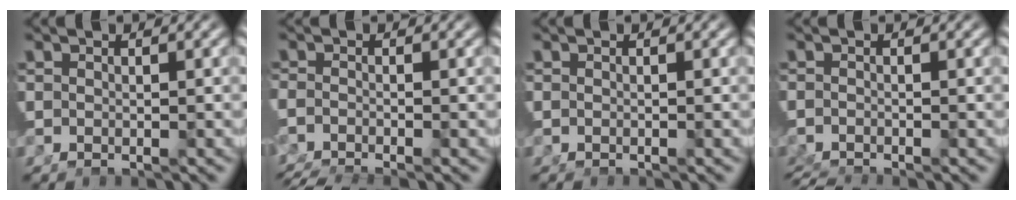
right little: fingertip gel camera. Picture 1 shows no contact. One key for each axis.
{"total": 4.0, "fx": -3.6, "fy": 0.8, "fz": 1.4, "tx": -0.021, "ty": -0.016, "tz": -0.052}
{"total": 0.5, "fx": -0.4, "fy": 0.4, "fz": 0.1, "tx": -0.007, "ty": -0.002, "tz": -0.007}
{"total": 2.0, "fx": -1.9, "fy": 0.5, "fz": 0.6, "tx": -0.017, "ty": -0.012, "tz": -0.026}